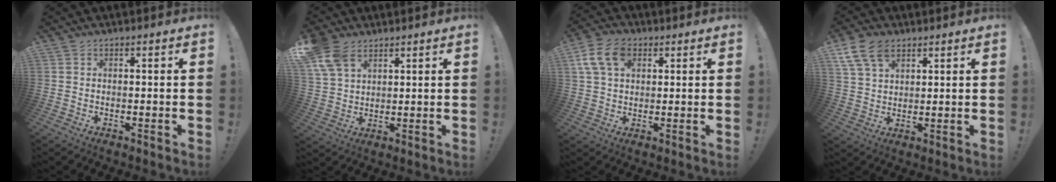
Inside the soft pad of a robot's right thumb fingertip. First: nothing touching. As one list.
[{"total": 9.9, "force": [6.0, 6.2, 4.8], "torque": [-0.107, -0.018, 0.122]}, {"total": 11.0, "force": [4.0, 7.5, 7.0], "torque": [-0.126, 0.003, 0.080]}, {"total": 10.0, "force": [5.9, 6.0, 5.4], "torque": [-0.106, -0.012, 0.117]}]